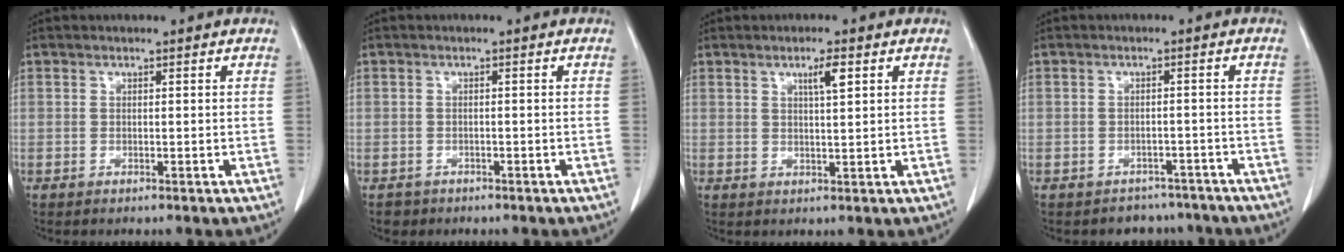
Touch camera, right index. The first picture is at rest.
{"total": 1.8, "force": [-1.1, 1.3, -0.2], "torque": [-0.007, 0.006, -0.019]}
{"total": 2.9, "force": [1.4, 0.2, 2.6], "torque": [-0.045, -0.001, 0.023]}
{"total": 4.9, "force": [-3.9, 2.8, -0.7], "torque": [0.017, 0.020, -0.053]}